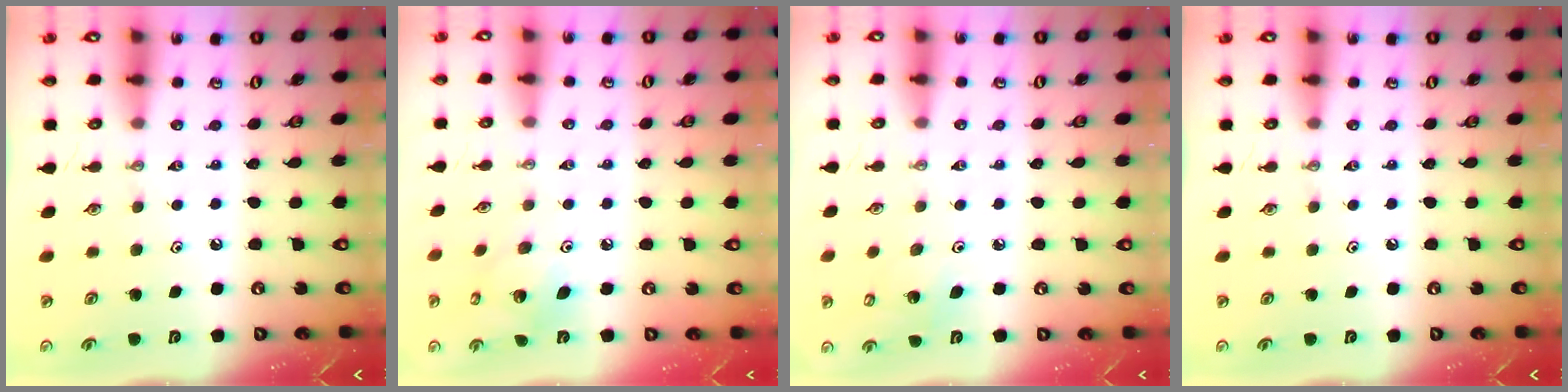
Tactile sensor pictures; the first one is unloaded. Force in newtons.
{"total": 7.4, "press": 7.4, "slide": 0.2}
{"total": 6.4, "press": 6.1, "slide": 1.8}
{"total": 0.0}